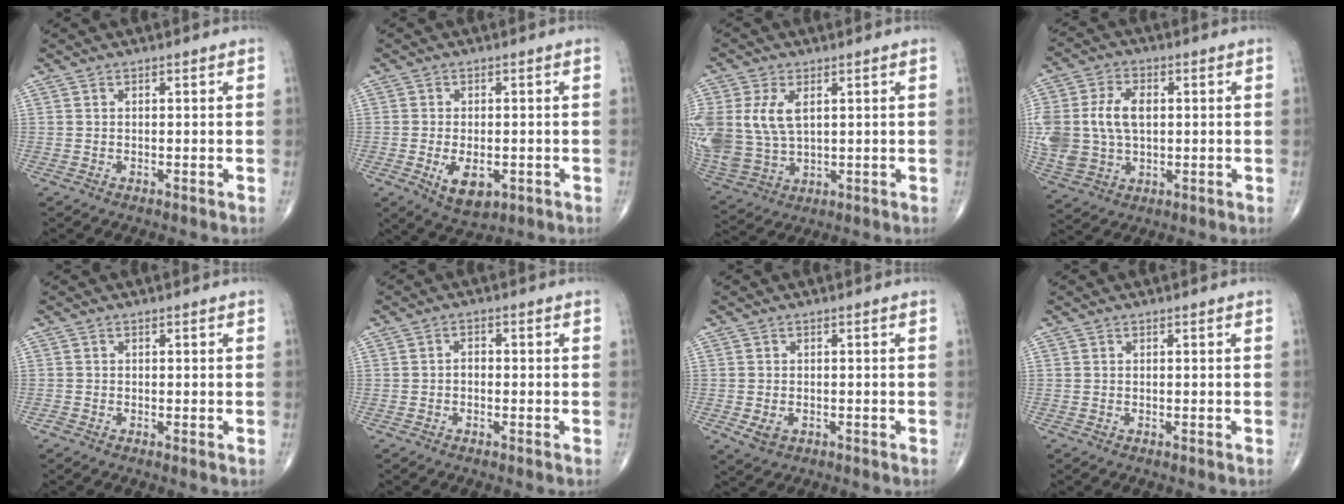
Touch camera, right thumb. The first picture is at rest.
{"total": 6.7, "force": [-2.0, 3.8, 5.2], "torque": [-0.079, -0.005, -0.021]}
{"total": 14.5, "force": [3.0, 9.4, 10.7], "torque": [-0.253, -0.009, 0.073]}
{"total": 15.2, "force": [1.1, 10.5, 10.9], "torque": [-0.246, 0.004, 0.032]}
{"total": 0.6, "force": [-0.3, 0.4, 0.4], "torque": [-0.005, -0.003, -0.011]}
{"total": 1.5, "force": [-0.4, 1.1, 1.0], "torque": [-0.007, 0.007, -0.012]}
{"total": 2.7, "force": [-0.8, 2.0, 1.6], "torque": [-0.028, -0.003, -0.006]}
{"total": 0.0}